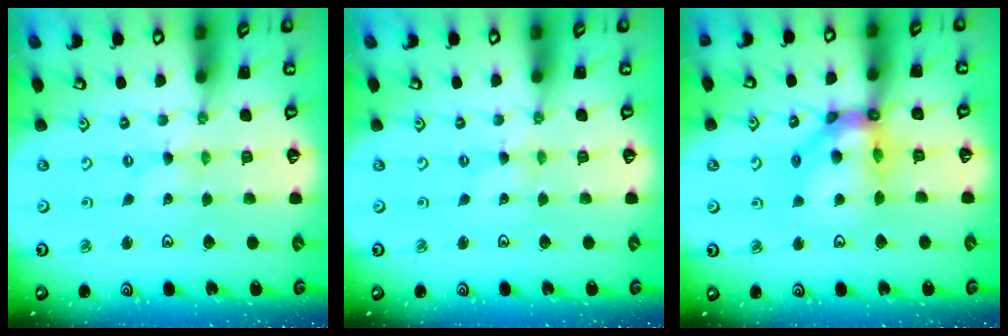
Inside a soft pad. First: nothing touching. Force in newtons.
{"total": 0.0}
{"total": 12.4, "press": 12.3, "slide": 1.8}